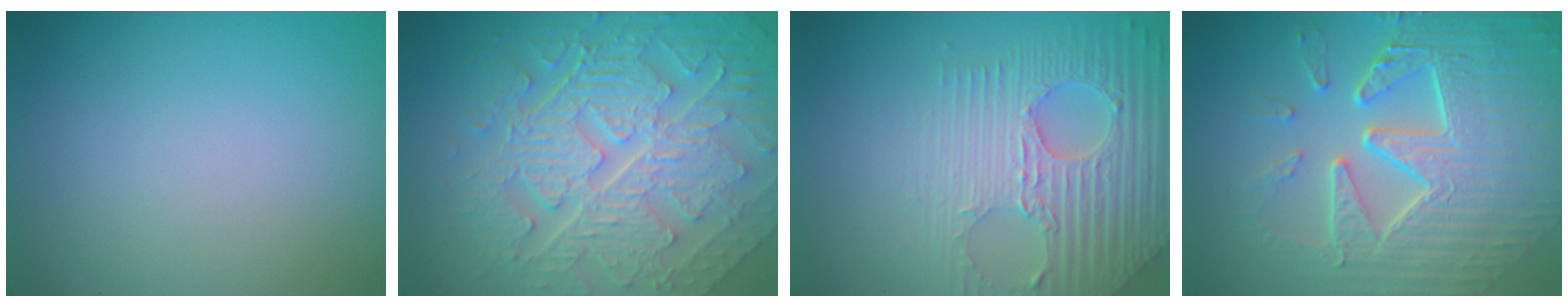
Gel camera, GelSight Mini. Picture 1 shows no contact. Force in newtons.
{"total": 10.2, "press": 6.8, "slide": 7.5}
{"total": 6.4, "press": 5.1, "slide": 3.9}
{"total": 9.4, "press": 6.4, "slide": 6.9}